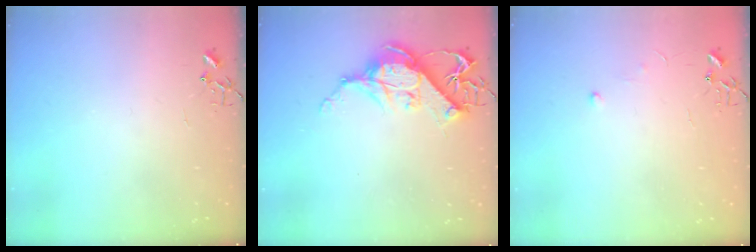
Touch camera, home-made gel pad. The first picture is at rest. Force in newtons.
{"total": 11.7, "press": 11.6, "slide": 1.5}
{"total": 4.4, "press": 4.3, "slide": 0.4}